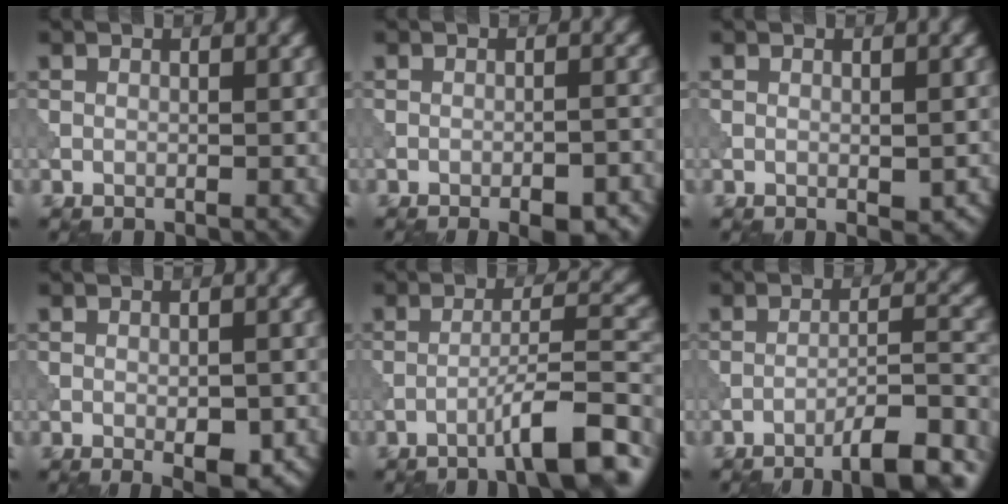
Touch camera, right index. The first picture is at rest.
{"total": 4.2, "force": [-3.0, 1.3, 2.6], "torque": [-0.041, 0.010, -0.031]}
{"total": 1.4, "force": [-0.3, 0.7, 1.1], "torque": [-0.015, -0.004, -0.002]}
{"total": 3.3, "force": [-1.2, 1.3, 2.7], "torque": [-0.038, -0.003, -0.013]}
{"total": 7.0, "force": [-4.5, 1.0, 5.3], "torque": [-0.073, 0.019, -0.072]}
{"total": 8.2, "force": [-6.4, 1.4, 4.8], "torque": [-0.060, 0.012, -0.090]}